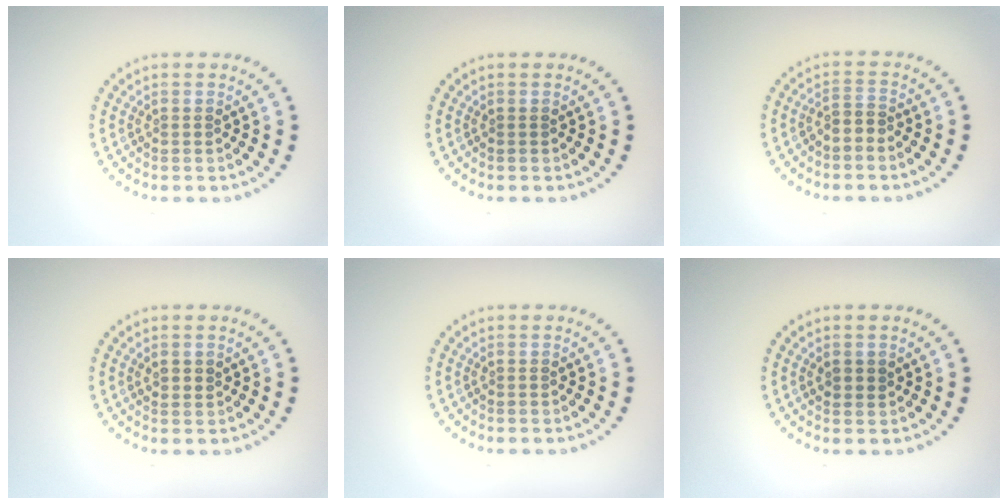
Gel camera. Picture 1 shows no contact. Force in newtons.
{"total": 0.0}
{"total": 1.7, "press": 1.3, "slide": 1.1}
{"total": 1.1, "press": 1.0, "slide": 0.5}
{"total": 0.0}
{"total": 1.3, "press": 1.2, "slide": 0.4}